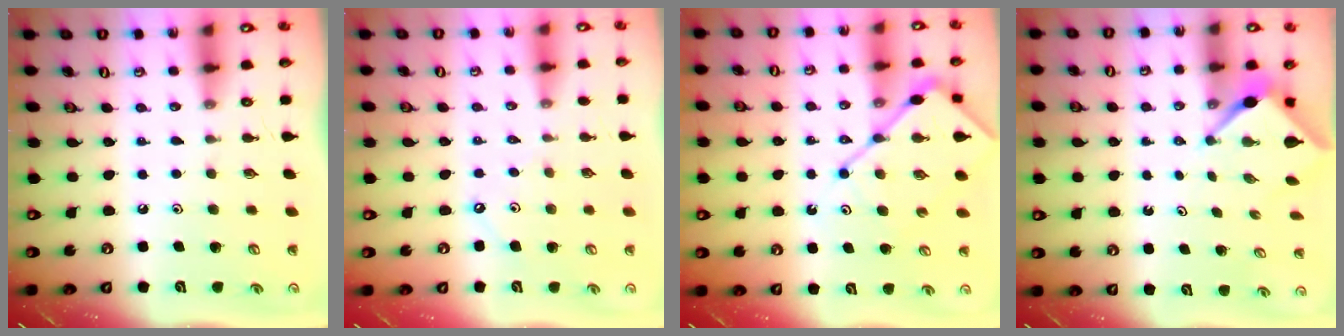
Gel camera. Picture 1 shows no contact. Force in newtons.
{"total": 2.4, "press": 2.3, "slide": 0.4}
{"total": 12.0, "press": 11.9, "slide": 1.2}
{"total": 3.1, "press": 3.1, "slide": 0.1}